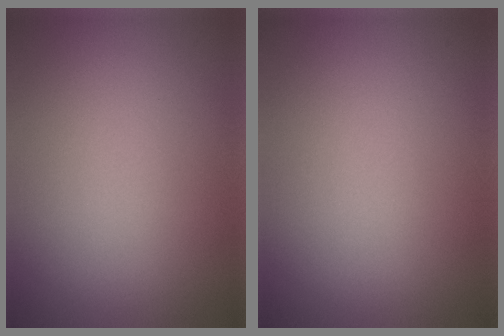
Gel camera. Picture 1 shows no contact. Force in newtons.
{"total": 0.0}